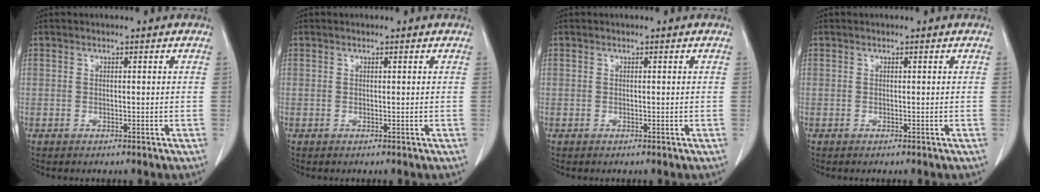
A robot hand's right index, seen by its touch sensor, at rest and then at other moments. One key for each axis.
{"total": 0.0}
{"total": 0.0}
{"total": 0.0}